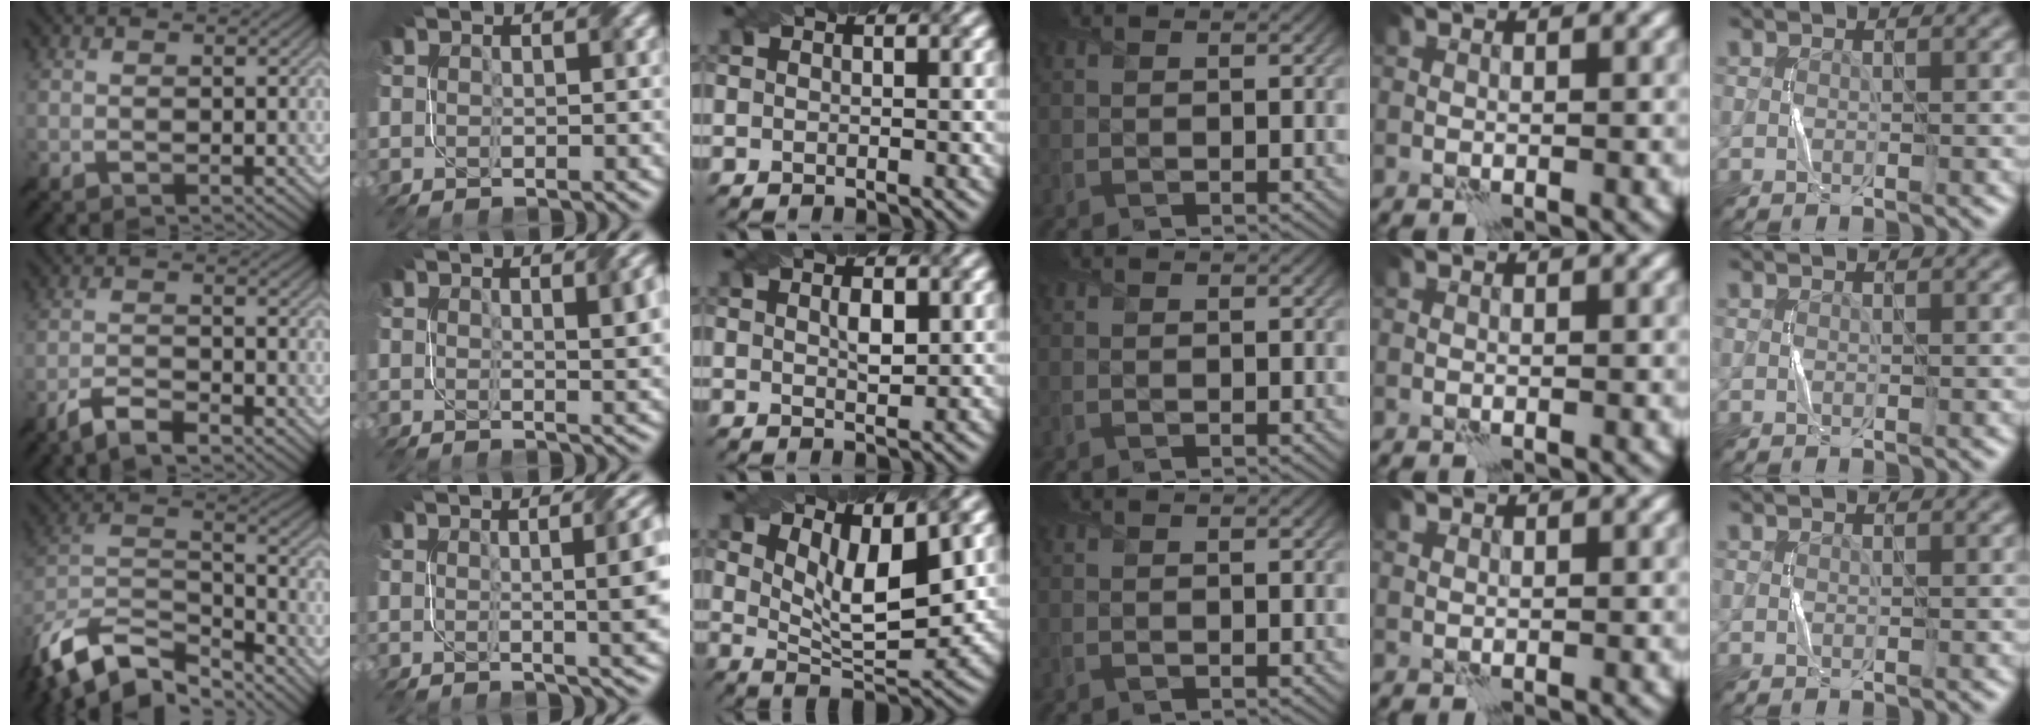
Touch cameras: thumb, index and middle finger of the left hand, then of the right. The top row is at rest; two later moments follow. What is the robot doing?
{"motion": "twist", "object": "screw"}